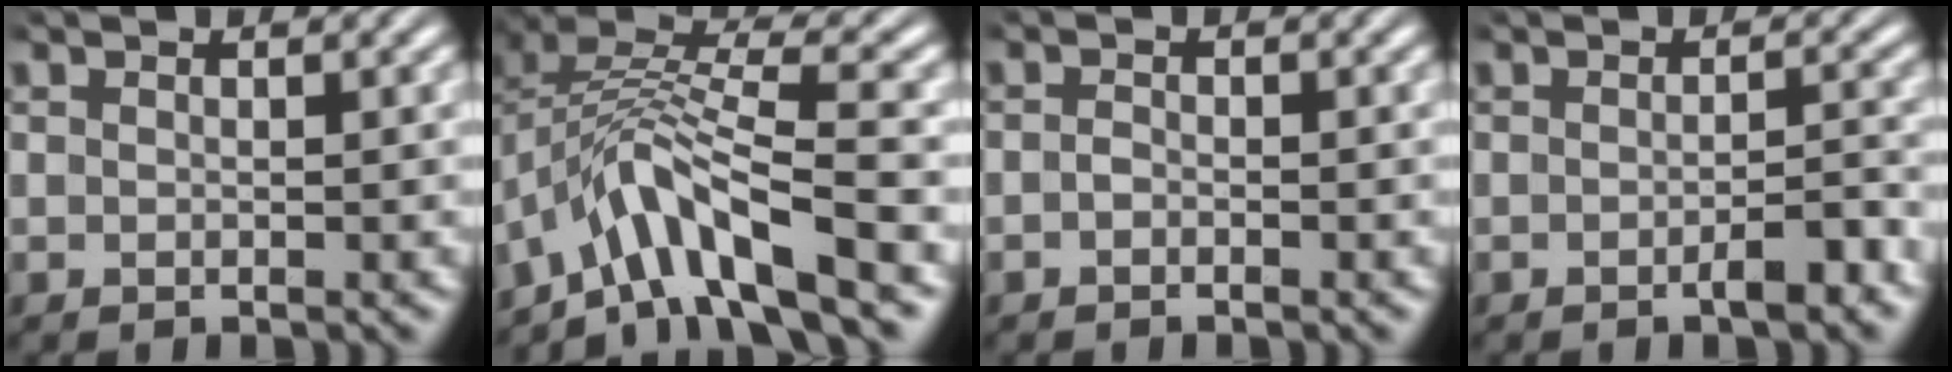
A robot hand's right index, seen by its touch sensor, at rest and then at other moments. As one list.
[{"total": 7.5, "force": [-2.0, 4.5, 5.7], "torque": [-0.136, -0.023, -0.025]}, {"total": 0.8, "force": [-0.7, 0.3, 0.2], "torque": [-0.009, -0.007, -0.012]}, {"total": 2.0, "force": [-1.4, 0.2, 1.4], "torque": [-0.015, 0.008, -0.032]}]